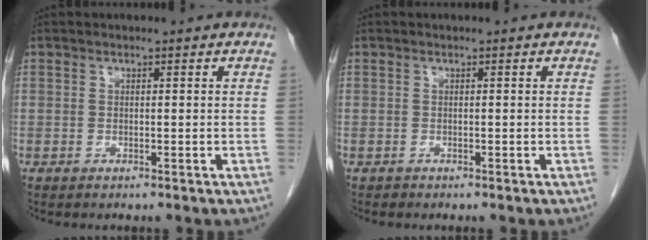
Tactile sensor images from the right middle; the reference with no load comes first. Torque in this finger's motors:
{"motor_torque": [-0.20, 0.00, -0.10, -0.01]}